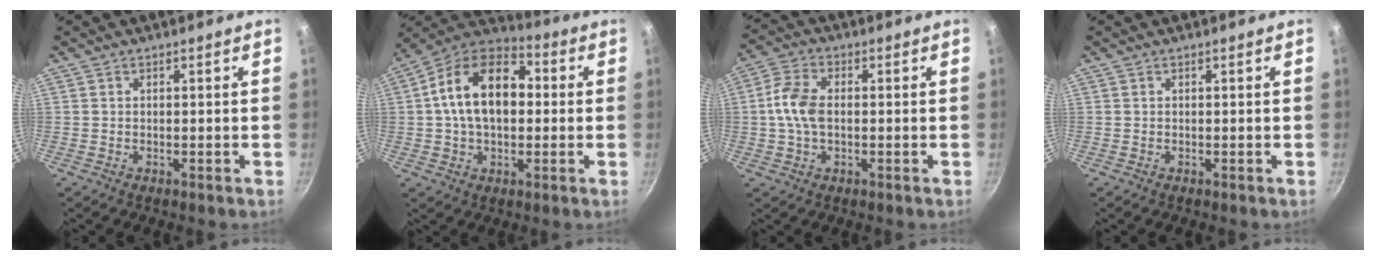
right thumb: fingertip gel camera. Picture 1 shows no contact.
{"total": 17.3, "force": [1.5, 11.2, 13.2], "torque": [-0.190, 0.031, 0.005]}
{"total": 7.4, "force": [-0.1, 4.5, 5.9], "torque": [-0.119, 0.020, -0.010]}
{"total": 0.0}